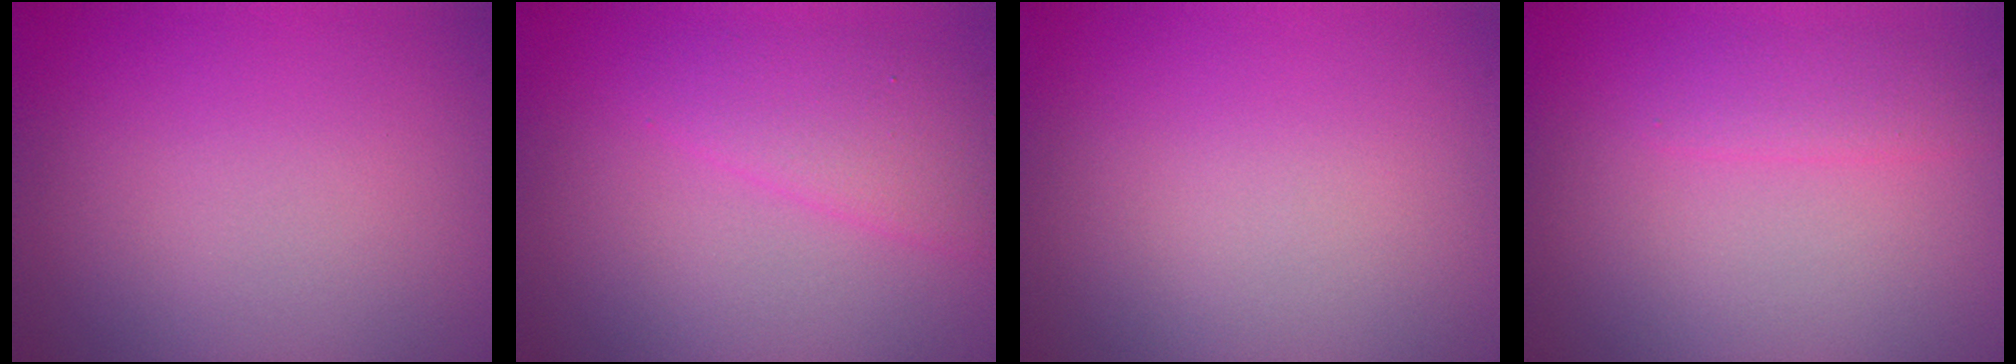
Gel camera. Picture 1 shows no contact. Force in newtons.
{"total": 2.8, "press": 2.8, "slide": 0.2}
{"total": 0.0}
{"total": 1.6, "press": 1.6, "slide": 0.2}